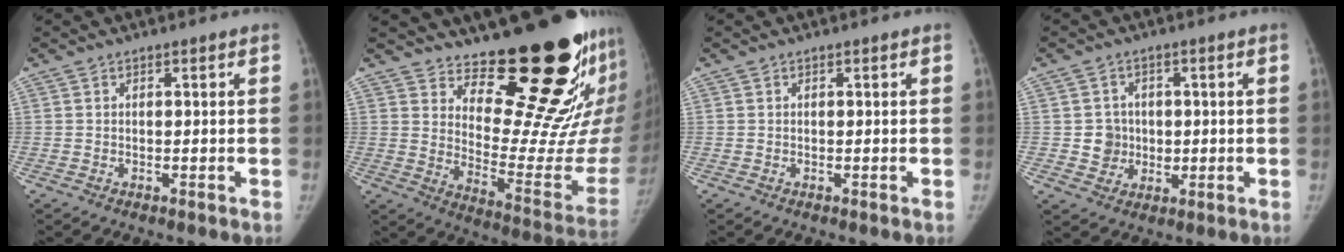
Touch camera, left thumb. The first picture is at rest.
{"total": 21.6, "force": [16.2, 6.3, 12.8], "torque": [-0.134, -0.156, 0.235]}
{"total": 0.0}
{"total": 5.4, "force": [-0.1, 5.2, 1.3], "torque": [0.010, 0.008, 0.002]}